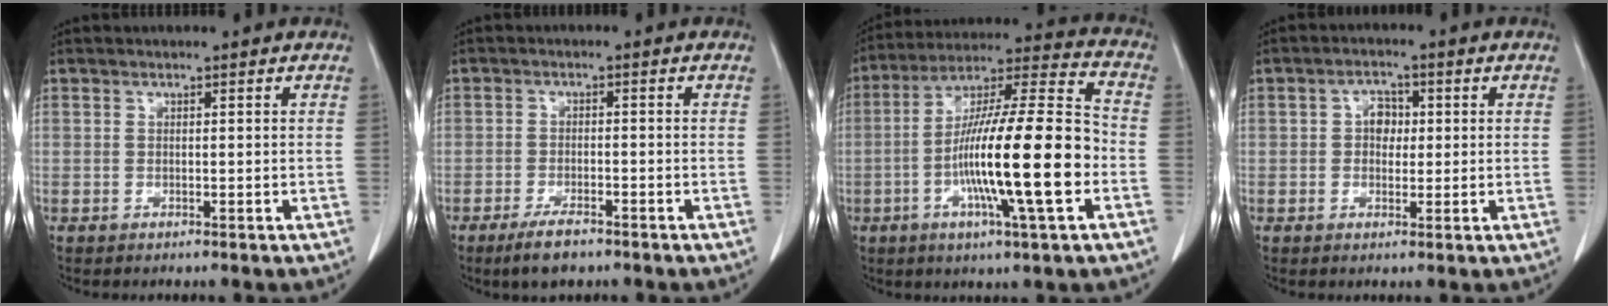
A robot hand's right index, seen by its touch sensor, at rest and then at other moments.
{"total": 4.4, "force": [-3.2, 1.3, 2.7], "torque": [-0.056, -0.004, -0.053]}
{"total": 20.2, "force": [-4.8, 1.2, 19.5], "torque": [-0.345, -0.004, -0.085]}
{"total": 3.2, "force": [0.3, 2.4, 2.1], "torque": [-0.033, 0.011, 0.006]}